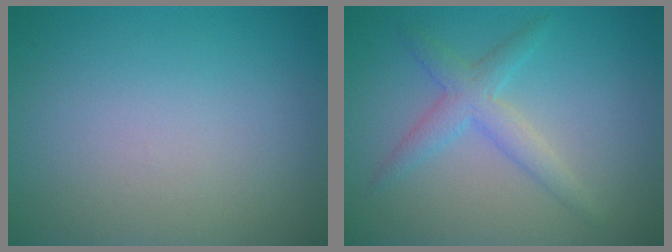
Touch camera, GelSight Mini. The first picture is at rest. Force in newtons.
{"total": 2.8, "press": 2.8, "slide": 0.1}